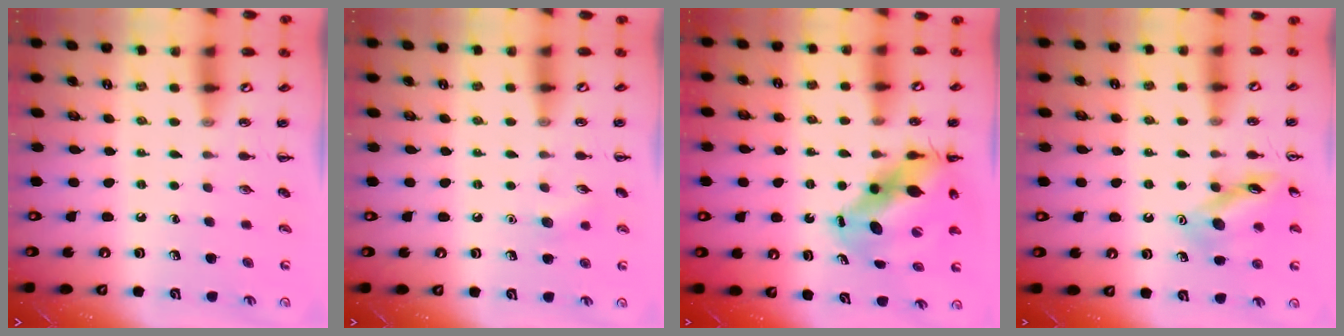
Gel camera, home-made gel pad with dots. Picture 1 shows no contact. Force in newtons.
{"total": 5.6, "press": 5.5, "slide": 1.2}
{"total": 11.5, "press": 11.1, "slide": 2.8}
{"total": 13.1, "press": 13.0, "slide": 1.1}